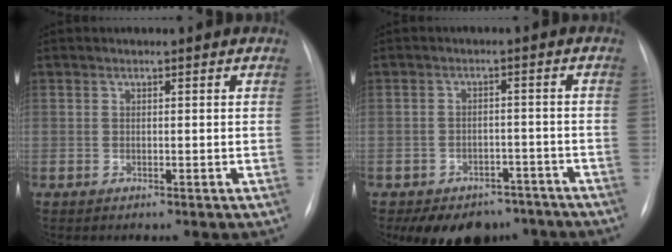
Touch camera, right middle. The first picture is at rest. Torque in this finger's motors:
{"motor_torque": [0.97, -0.95, 0.13, 0.04]}